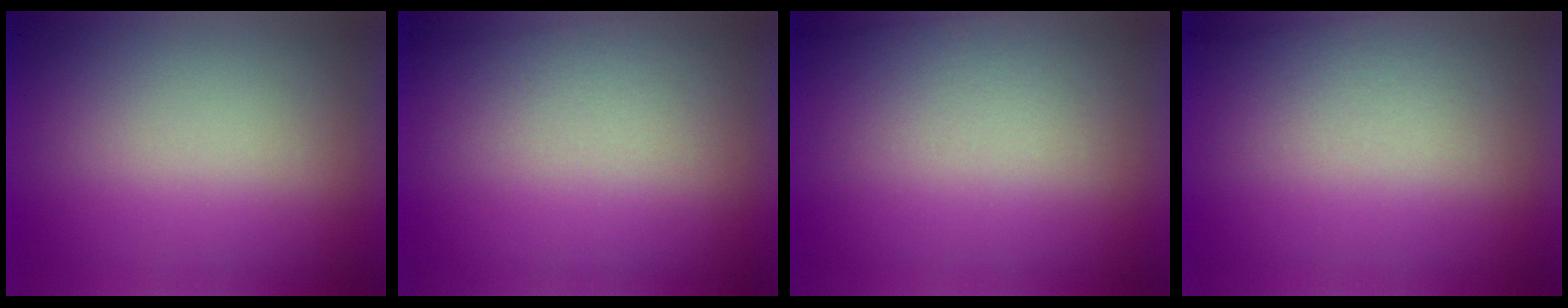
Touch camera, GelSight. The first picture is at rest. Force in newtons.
{"total": 2.6}
{"total": 2.1}
{"total": 2.4}